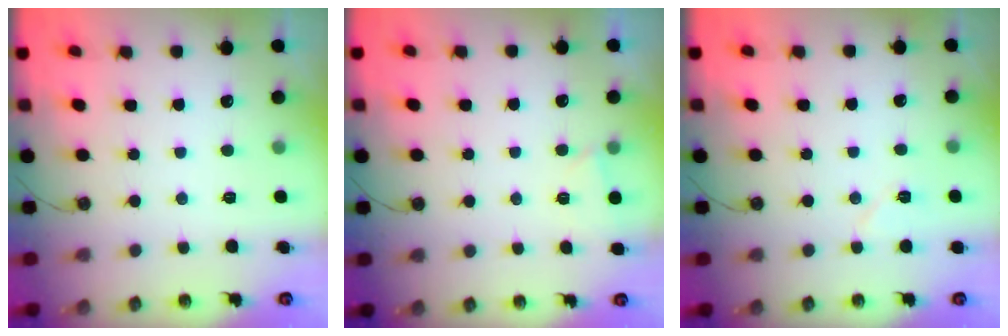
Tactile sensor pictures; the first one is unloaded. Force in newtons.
{"total": 2.0, "press": 1.9, "slide": 0.3}
{"total": 5.4, "press": 5.2, "slide": 1.4}